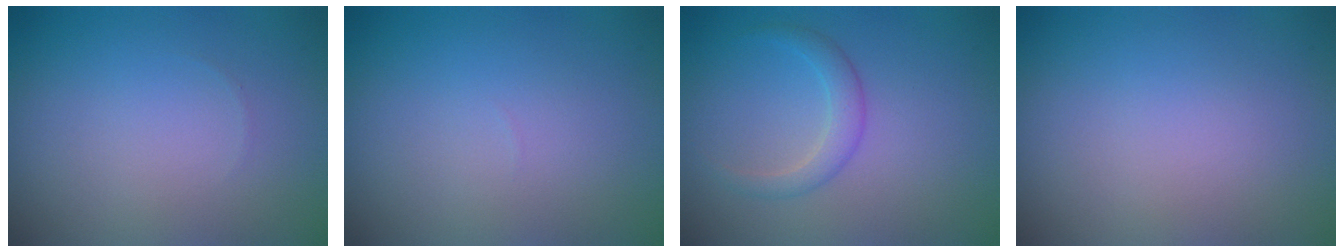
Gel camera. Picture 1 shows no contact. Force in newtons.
{"total": 0.0}
{"total": 2.0, "press": 2.0, "slide": 0.0}
{"total": 0.0}